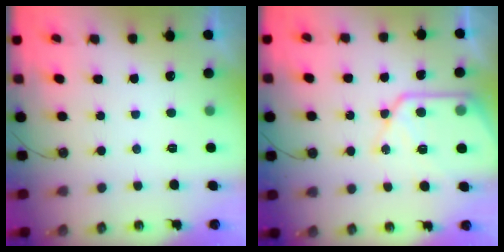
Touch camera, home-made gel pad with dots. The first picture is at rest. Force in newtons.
{"total": 14.2, "press": 14.1, "slide": 1.3}